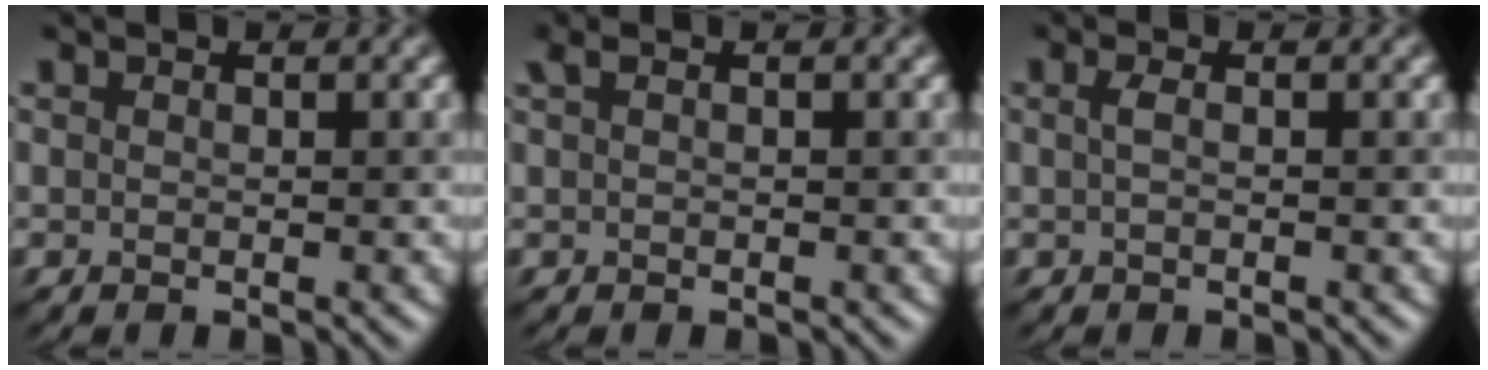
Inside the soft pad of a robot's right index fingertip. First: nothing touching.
{"total": 0.9, "force": [0.4, 0.2, 0.8], "torque": [-0.021, 0.005, 0.007]}
{"total": 0.9, "force": [0.1, 0.2, 0.9], "torque": [-0.021, 0.002, 0.001]}